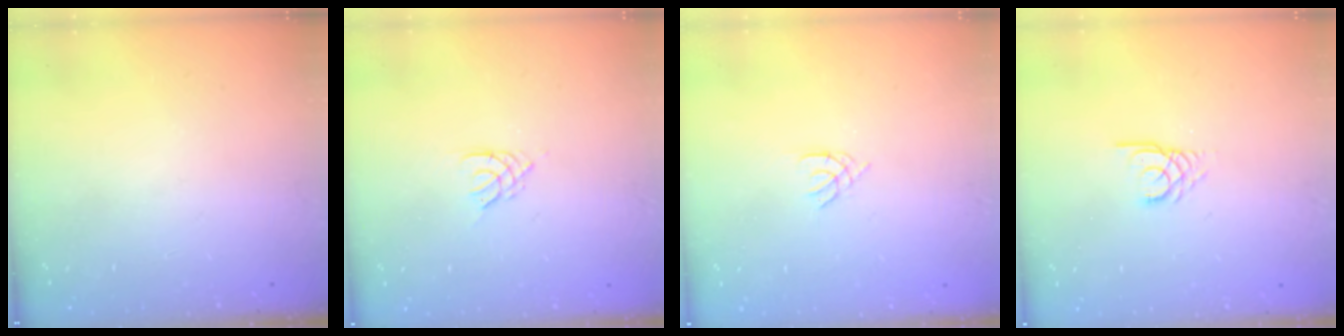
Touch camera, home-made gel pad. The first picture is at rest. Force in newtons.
{"total": 2.6, "press": 2.5, "slide": 0.5}
{"total": 1.1, "press": 1.0, "slide": 0.3}
{"total": 3.0, "press": 3.0, "slide": 0.3}